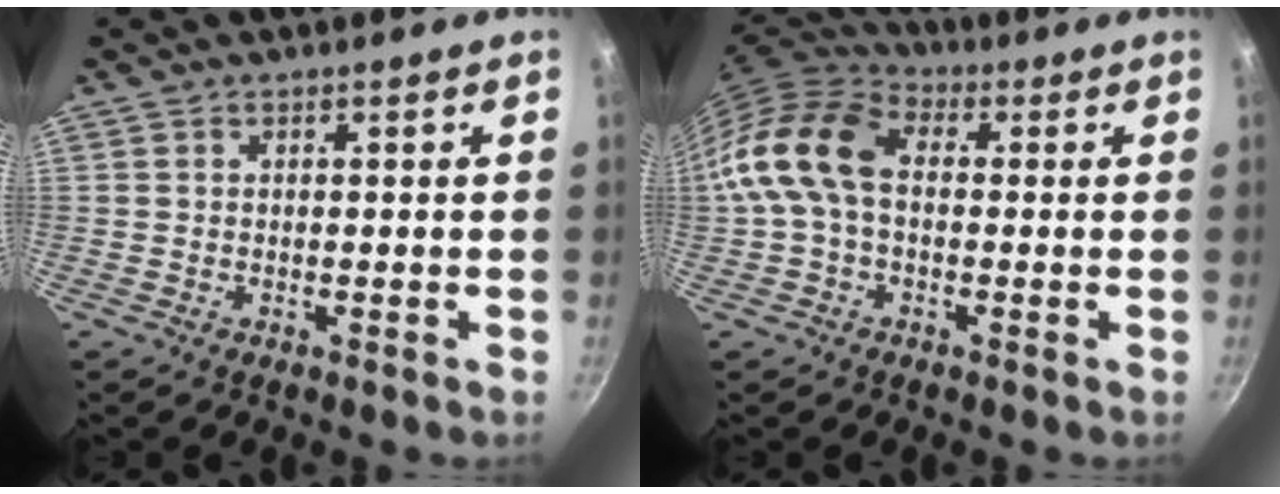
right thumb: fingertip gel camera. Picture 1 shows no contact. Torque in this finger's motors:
{"motor_torque": [-0.43, 1.19, 0.87, -0.79, 0.20]}